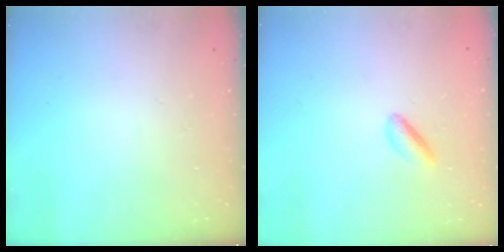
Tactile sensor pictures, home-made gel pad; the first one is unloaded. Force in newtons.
{"total": 2.5, "press": 2.3, "slide": 0.9}